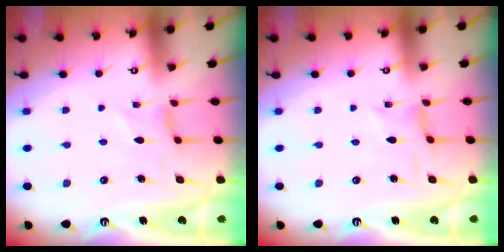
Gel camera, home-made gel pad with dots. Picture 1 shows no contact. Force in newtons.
{"total": 0.0}